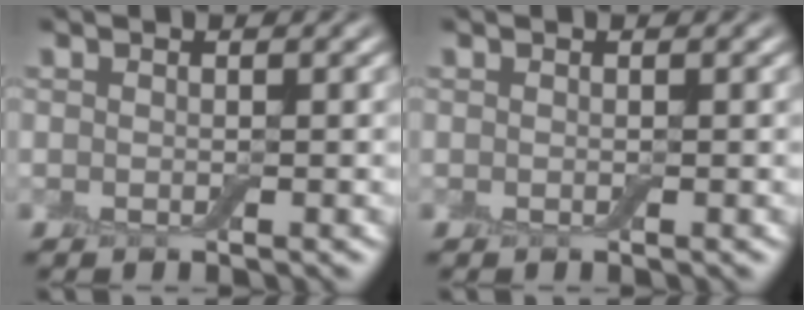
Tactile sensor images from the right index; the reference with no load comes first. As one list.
[{"total": 0.0}]